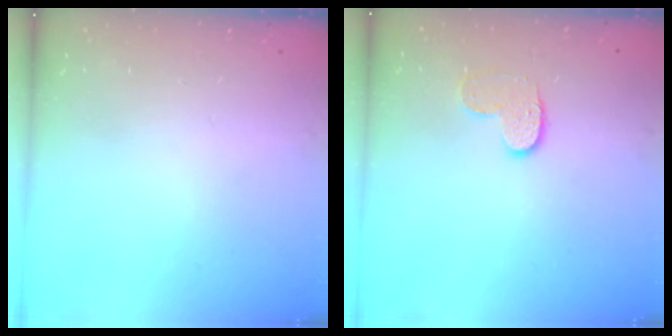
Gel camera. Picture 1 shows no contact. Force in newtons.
{"total": 6.8, "press": 6.8, "slide": 0.2}